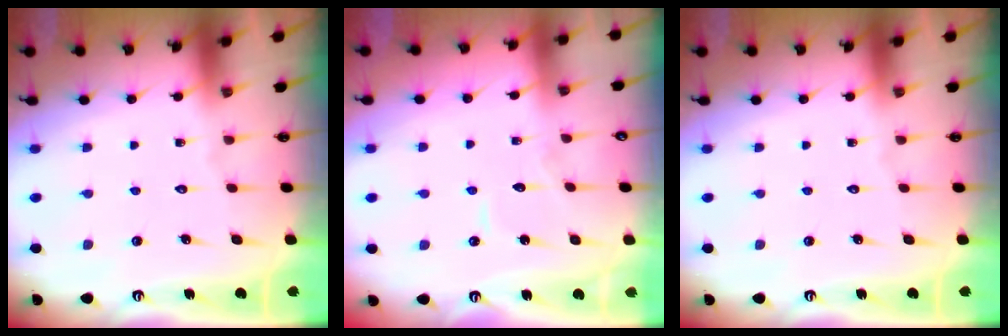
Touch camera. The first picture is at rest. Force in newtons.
{"total": 5.4, "press": 5.4, "slide": 0.4}
{"total": 0.0}